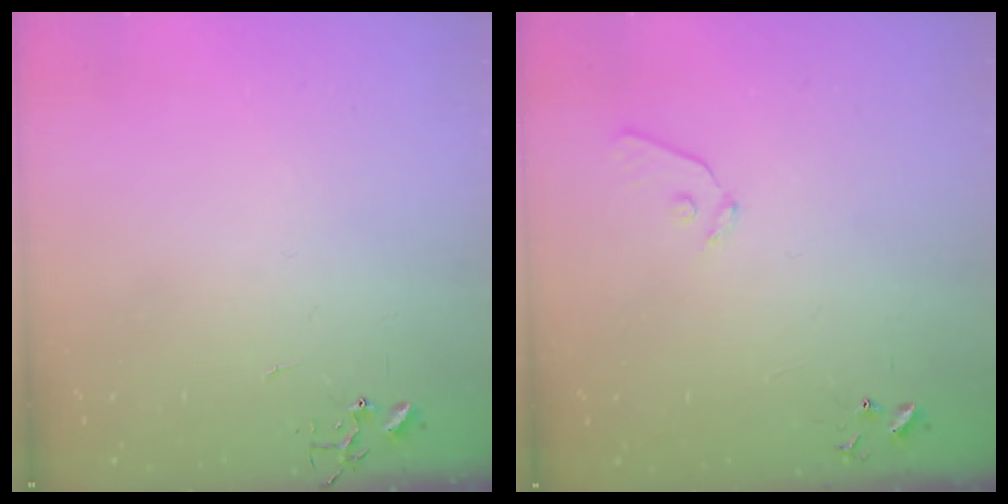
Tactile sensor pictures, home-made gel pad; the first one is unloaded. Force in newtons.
{"total": 7.4, "press": 7.4, "slide": 0.6}